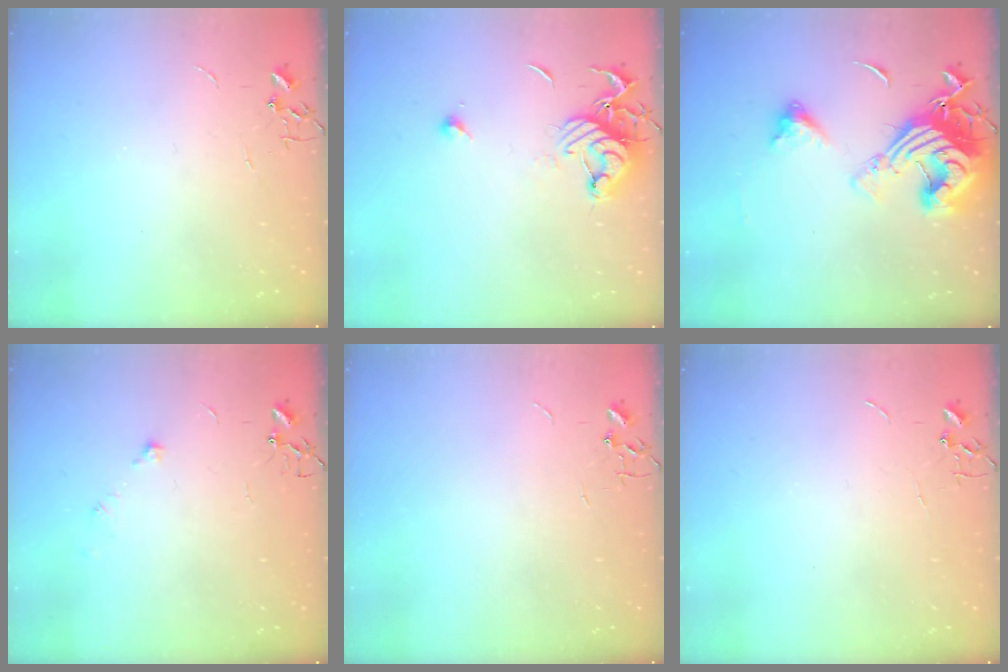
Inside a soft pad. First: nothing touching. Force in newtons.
{"total": 10.4, "press": 10.4, "slide": 0.8}
{"total": 18.4, "press": 18.3, "slide": 2.0}
{"total": 6.6, "press": 6.4, "slide": 1.9}
{"total": 0.0}
{"total": 0.0}